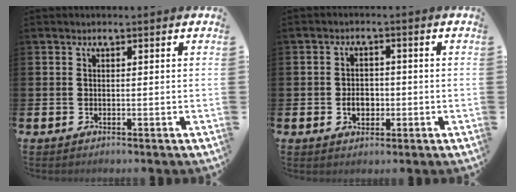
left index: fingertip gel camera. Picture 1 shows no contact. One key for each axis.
{"total": 3.1, "fx": -0.7, "fy": 2.3, "fz": 1.9, "tx": -0.024, "ty": -0.003, "tz": -0.020}